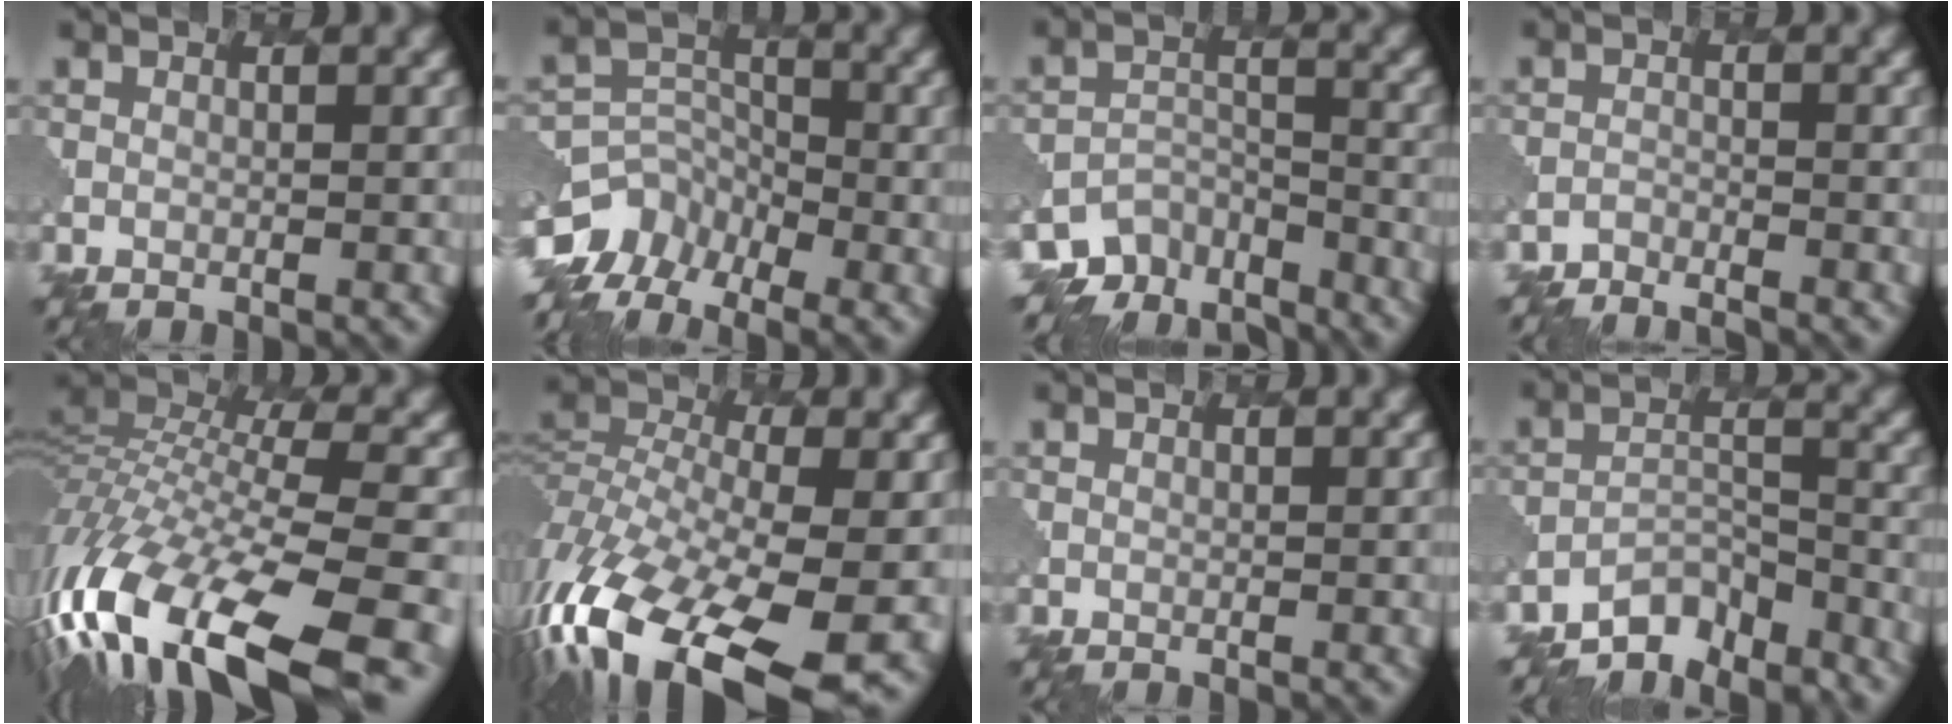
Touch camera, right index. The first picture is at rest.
{"total": 7.8, "force": [-6.0, 4.6, 2.0], "torque": [-0.027, -0.001, -0.107]}
{"total": 6.9, "force": [-6.0, 3.1, 1.0], "torque": [-0.015, -0.010, -0.088]}
{"total": 2.5, "force": [-2.5, 0.0, -0.3], "torque": [0.000, -0.003, -0.041]}
{"total": 15.8, "force": [-7.5, 5.8, 12.6], "torque": [-0.278, -0.003, -0.130]}
{"total": 16.0, "force": [-8.6, 7.4, 11.3], "torque": [-0.271, -0.027, -0.135]}
{"total": 0.0}
{"total": 6.2, "force": [-5.8, 1.8, 1.5], "torque": [-0.018, -0.006, -0.101]}